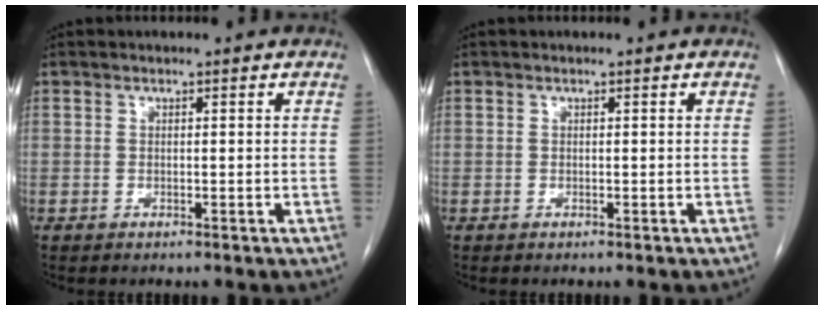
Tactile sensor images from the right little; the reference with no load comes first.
{"total": 0.0}